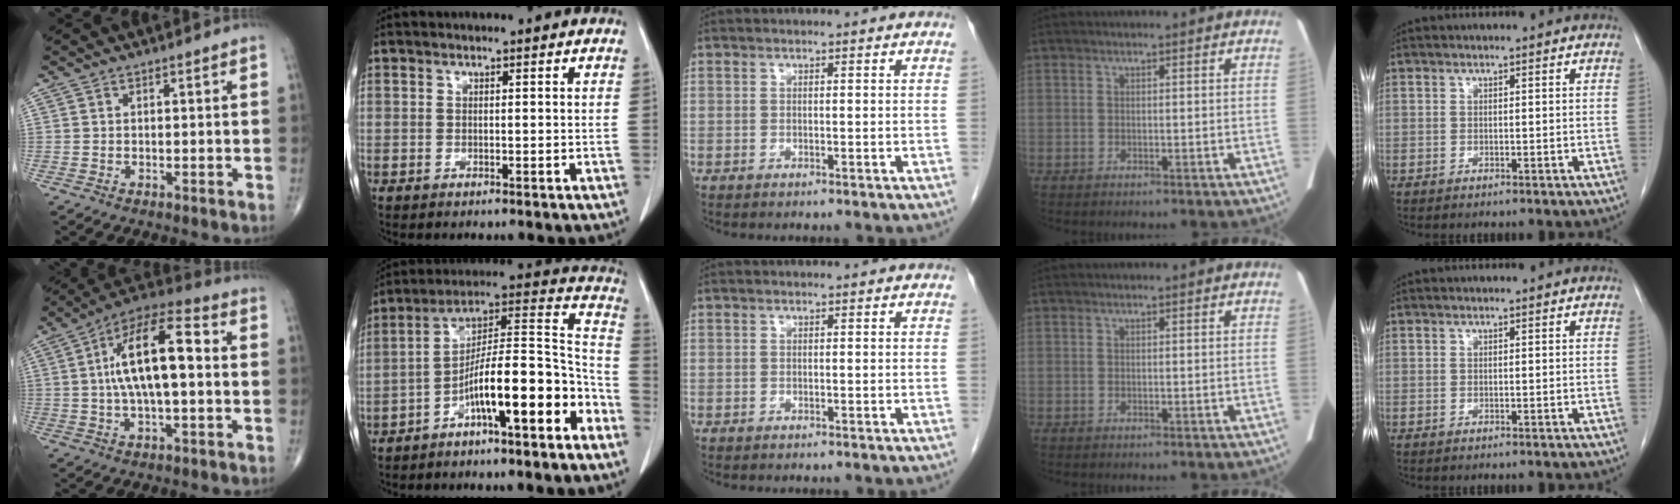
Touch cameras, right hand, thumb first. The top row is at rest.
{"thumb": {"total": 15.9, "force": [1.1, 6.1, 14.6], "torque": [-0.257, 0.037, 0.011]}, "index": {"total": 15.5, "force": [-7.8, 2.7, 13.1], "torque": [-0.202, 0.045, -0.122]}}